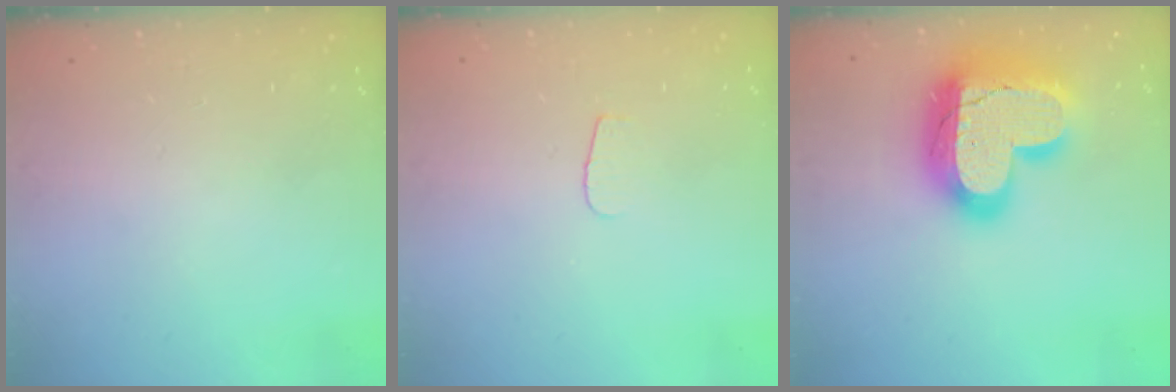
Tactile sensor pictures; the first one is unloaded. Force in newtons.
{"total": 3.6, "press": 3.5, "slide": 0.4}
{"total": 27.3, "press": 27.2, "slide": 2.0}